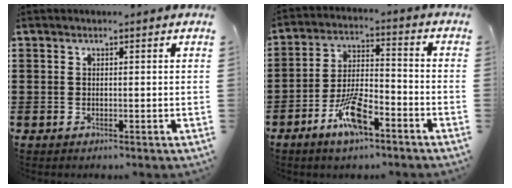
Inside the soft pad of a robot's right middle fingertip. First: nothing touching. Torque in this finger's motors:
{"motor_torque": [2.13, 0.00, 0.51, 0.19]}